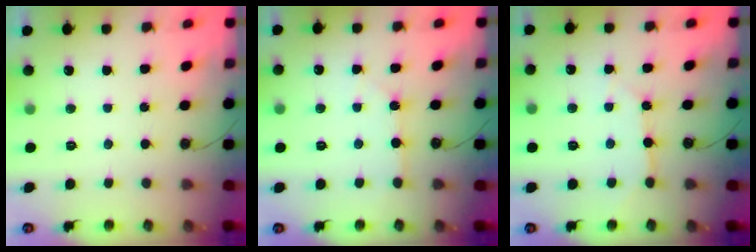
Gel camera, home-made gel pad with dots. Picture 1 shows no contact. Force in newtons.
{"total": 3.5, "press": 3.5, "slide": 0.4}
{"total": 4.7, "press": 4.7, "slide": 0.4}